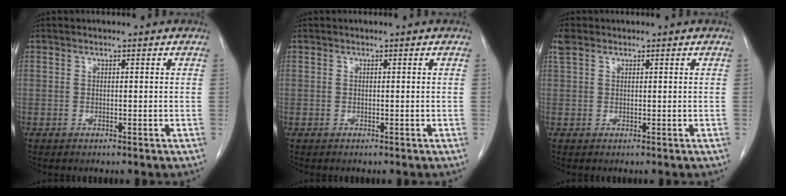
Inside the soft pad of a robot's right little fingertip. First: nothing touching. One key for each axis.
{"total": 0.0}
{"total": 2.0, "fx": 1.3, "fy": 1.2, "fz": 1.0, "tx": -0.028, "ty": 0.022, "tz": 0.029}